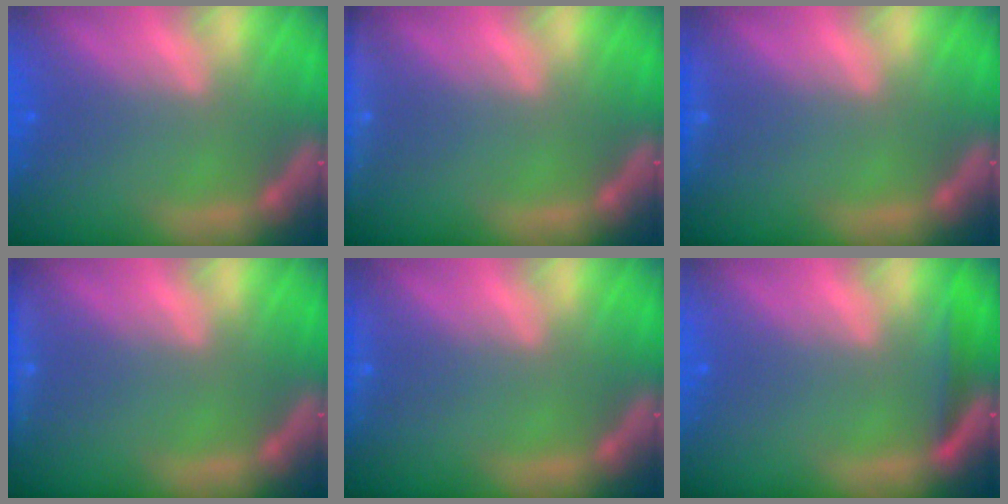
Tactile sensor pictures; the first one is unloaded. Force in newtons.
{"total": 3.0}
{"total": 0.9}
{"total": 1.9}
{"total": 0.9}
{"total": 1.9}